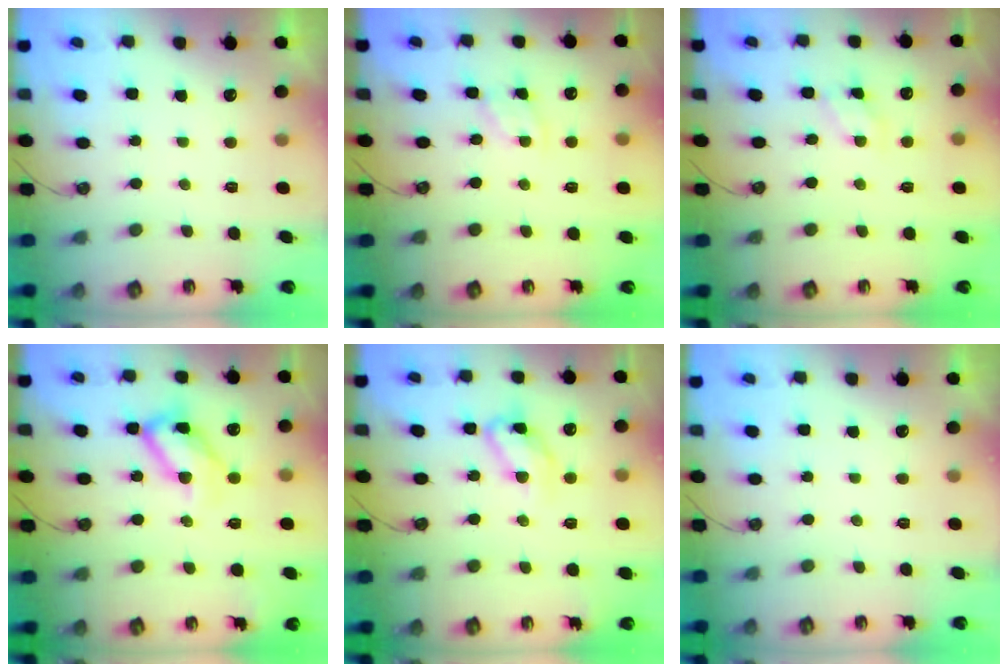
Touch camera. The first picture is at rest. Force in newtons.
{"total": 3.7, "press": 3.7, "slide": 0.5}
{"total": 2.9, "press": 2.9, "slide": 0.4}
{"total": 16.2, "press": 16.1, "slide": 1.1}
{"total": 12.1, "press": 12.1, "slide": 0.9}
{"total": 0.0}